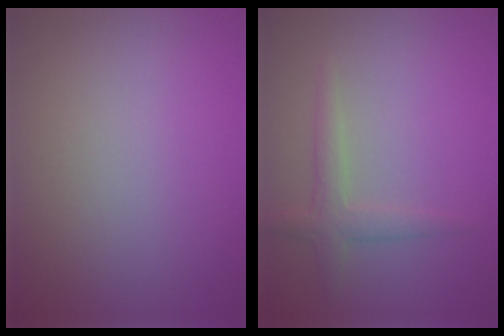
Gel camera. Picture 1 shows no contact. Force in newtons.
{"total": 2.1, "press": 2.1, "slide": 0.1}